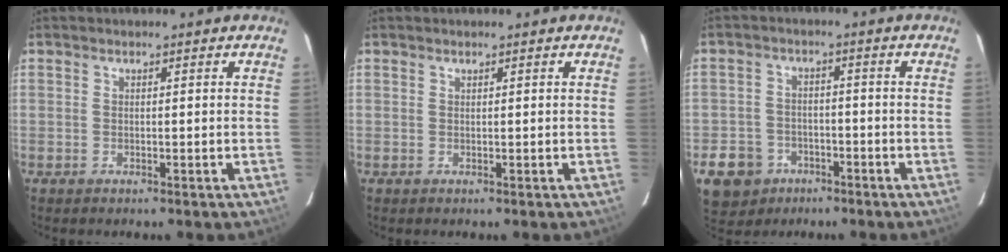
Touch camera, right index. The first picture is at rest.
{"total": 0.0}
{"total": 8.9, "force": [-5.0, 6.9, 2.4], "torque": [-0.078, 0.018, -0.071]}